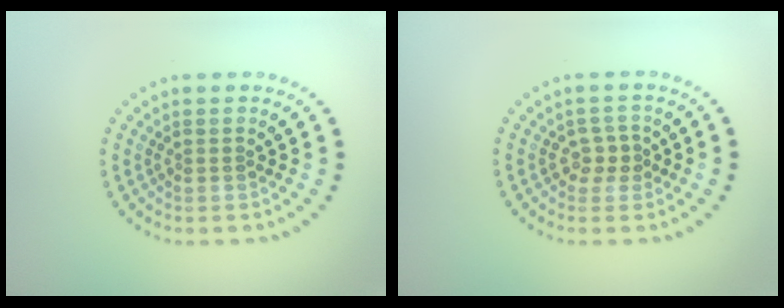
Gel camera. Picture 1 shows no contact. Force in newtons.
{"total": 1.7, "press": 1.6, "slide": 0.6}